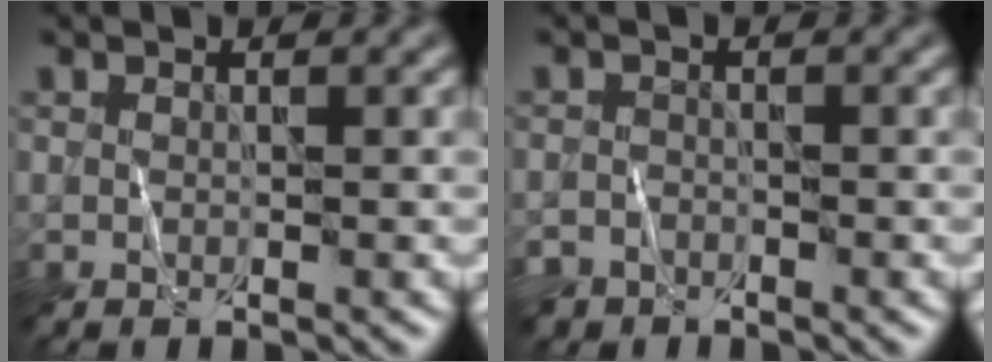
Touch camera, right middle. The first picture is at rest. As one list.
[{"total": 2.3, "force": [-1.9, 1.2, 0.1], "torque": [0.002, 0.001, -0.034]}]